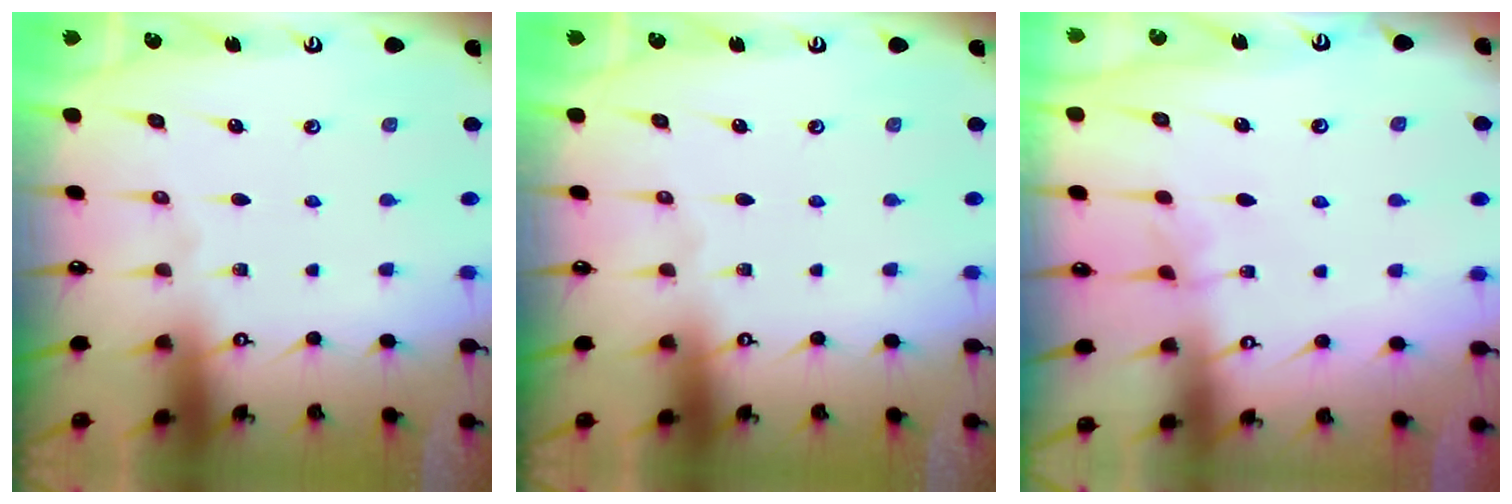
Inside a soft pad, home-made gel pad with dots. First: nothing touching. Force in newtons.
{"total": 0.0}
{"total": 3.1, "press": 3.1, "slide": 0.2}